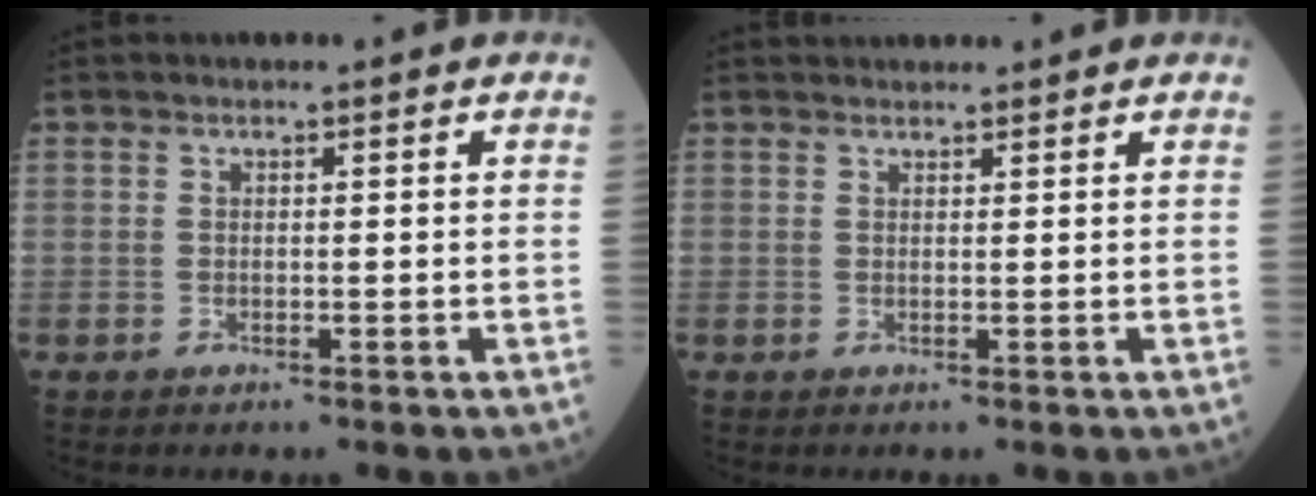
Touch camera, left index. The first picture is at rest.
{"total": 4.1, "force": [4.0, 0.7, 0.8], "torque": [-0.002, 0.031, 0.054]}